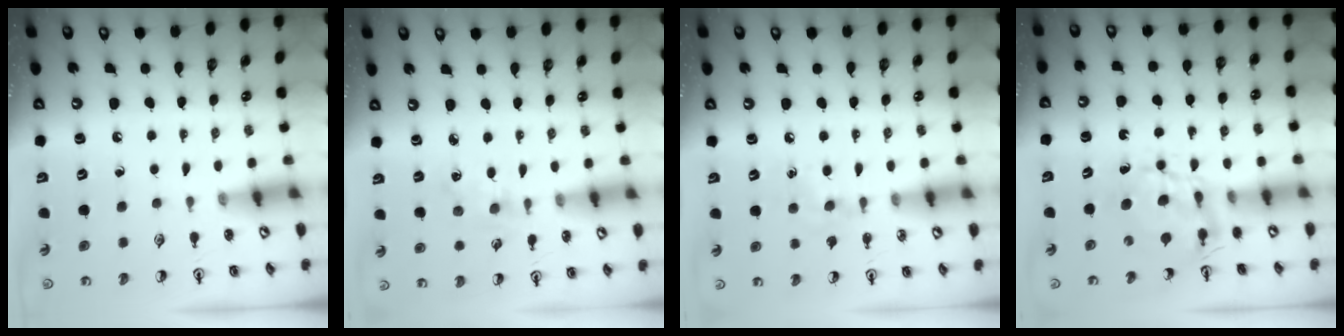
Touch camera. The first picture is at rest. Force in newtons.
{"total": 2.8, "press": 2.8, "slide": 0.5}
{"total": 6.8, "press": 6.8, "slide": 0.9}
{"total": 7.2, "press": 7.2, "slide": 0.6}